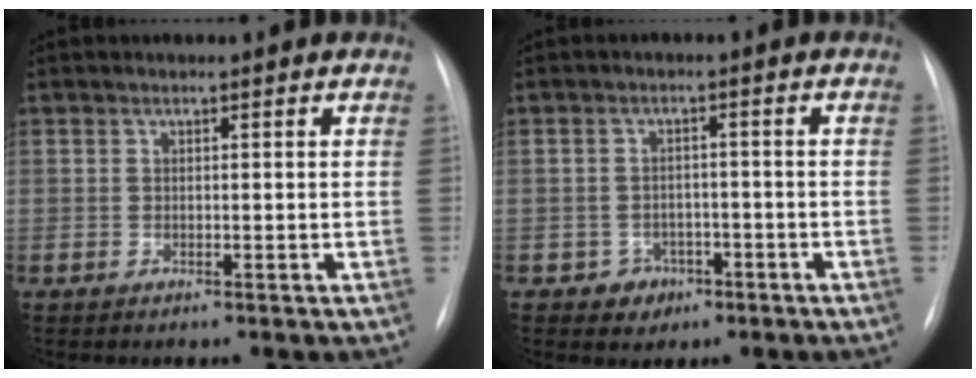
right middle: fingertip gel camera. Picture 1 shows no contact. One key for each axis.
{"total": 3.1, "fx": -1.4, "fy": 2.6, "fz": 0.7, "tx": -0.001, "ty": 0.011, "tz": -0.013}